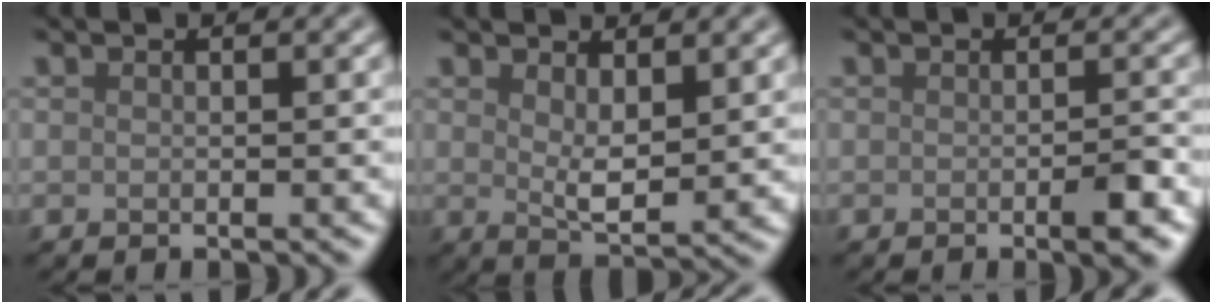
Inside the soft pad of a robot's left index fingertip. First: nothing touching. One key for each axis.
{"total": 3.2, "fx": 1.5, "fy": 1.1, "fz": 2.7, "tx": -0.051, "ty": -0.011, "tz": 0.029}
{"total": 2.3, "fx": -0.9, "fy": 0.4, "fz": 2.1, "tx": -0.027, "ty": -0.002, "tz": -0.012}